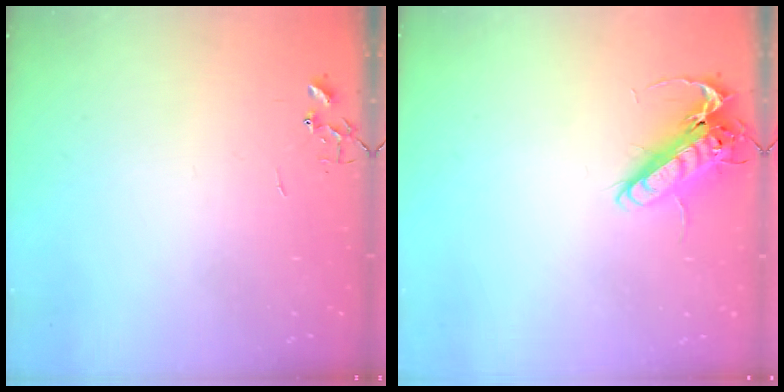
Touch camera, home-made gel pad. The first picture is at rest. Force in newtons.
{"total": 13.8, "press": 13.6, "slide": 2.3}